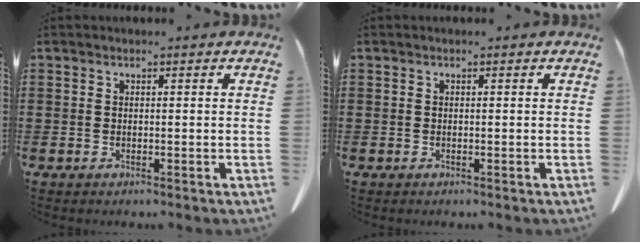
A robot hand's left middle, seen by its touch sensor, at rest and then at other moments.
{"total": 0.0}